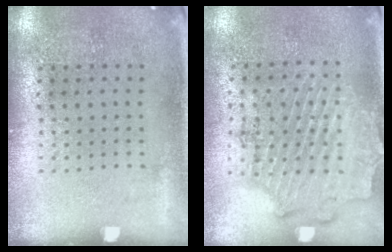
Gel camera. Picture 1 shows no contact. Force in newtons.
{"total": 1.8, "press": 1.7, "slide": 0.7}